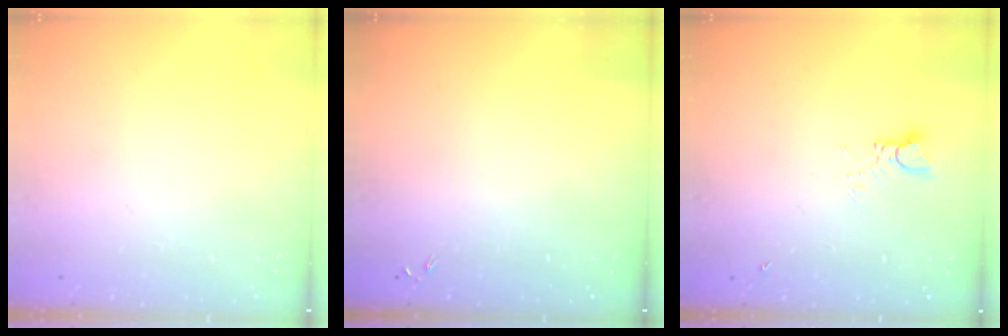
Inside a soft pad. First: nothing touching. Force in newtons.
{"total": 0.0}
{"total": 2.7, "press": 2.7, "slide": 0.2}